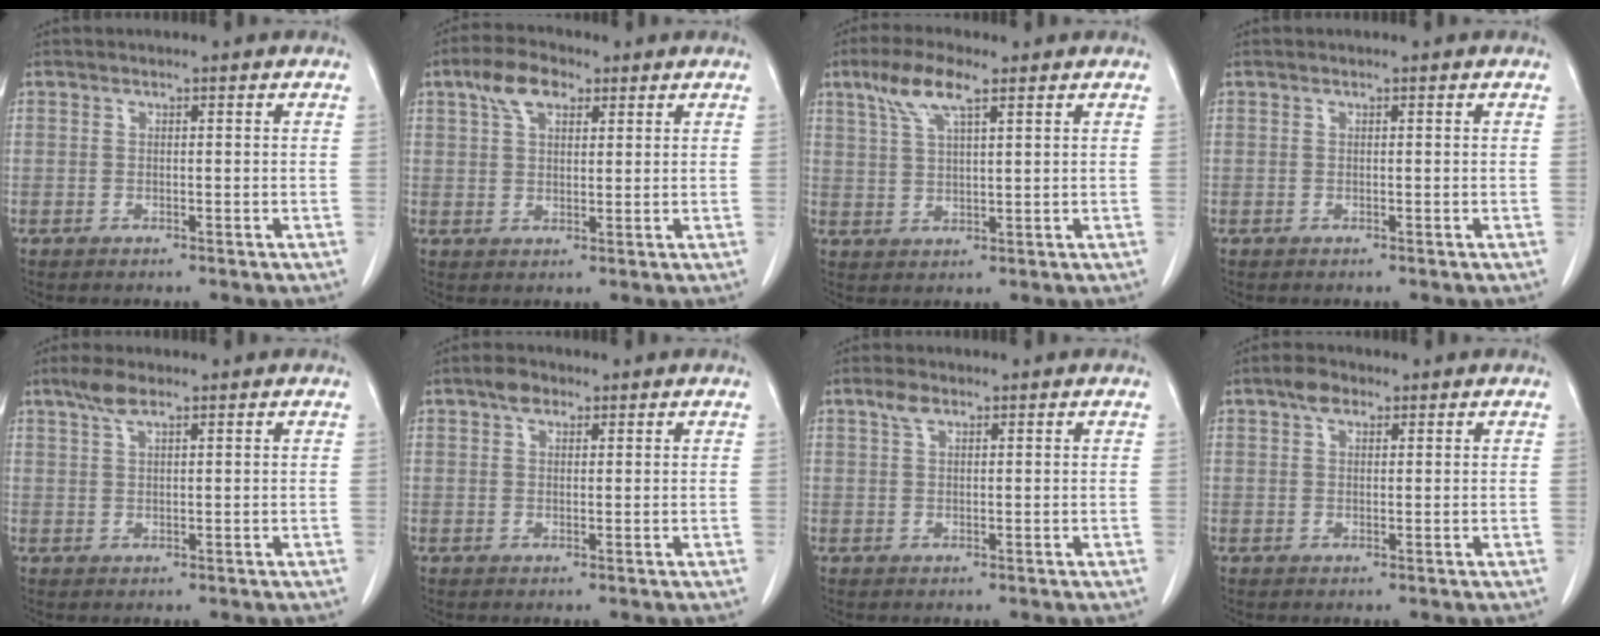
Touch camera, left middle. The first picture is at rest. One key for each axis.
{"total": 5.9, "fx": 3.2, "fy": 2.9, "fz": 4.0, "tx": -0.080, "ty": 0.017, "tz": 0.060}
{"total": 6.7, "fx": 4.0, "fy": 1.3, "fz": 5.2, "tx": -0.114, "ty": 0.012, "tz": 0.079}
{"total": 0.0}
{"total": 3.1, "fx": 2.2, "fy": 0.6, "fz": 2.1, "tx": -0.049, "ty": 0.008, "tz": 0.045}
{"total": 2.4, "fx": 1.5, "fy": 1.4, "fz": 1.2, "tx": -0.024, "ty": 0.007, "tz": 0.025}
{"total": 2.6, "fx": 1.6, "fy": 1.2, "fz": 1.7, "tx": -0.041, "ty": 0.010, "tz": 0.034}
{"total": 2.6, "fx": 1.6, "fy": 1.5, "fz": 1.5, "tx": -0.030, "ty": 0.009, "tz": 0.028}